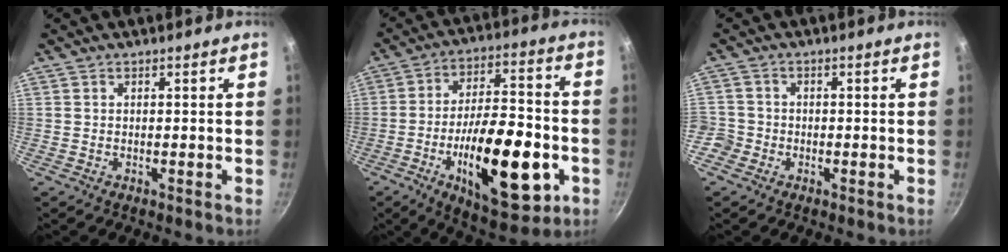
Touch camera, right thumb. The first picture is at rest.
{"total": 23.9, "force": [-7.3, 10.0, 20.5], "torque": [-0.291, 0.027, -0.101]}
{"total": 4.5, "force": [-2.2, 3.8, 0.9], "torque": [-0.017, 0.025, -0.044]}